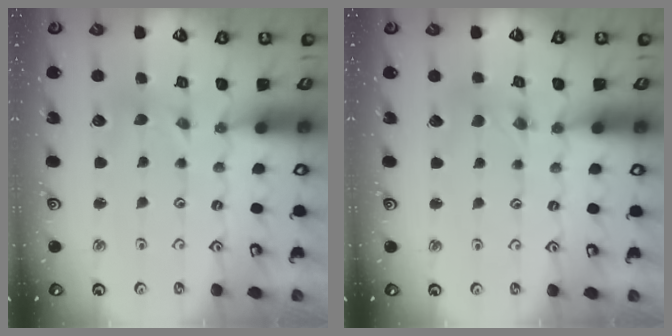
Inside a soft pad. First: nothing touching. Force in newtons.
{"total": 1.3, "press": 1.3, "slide": 0.2}